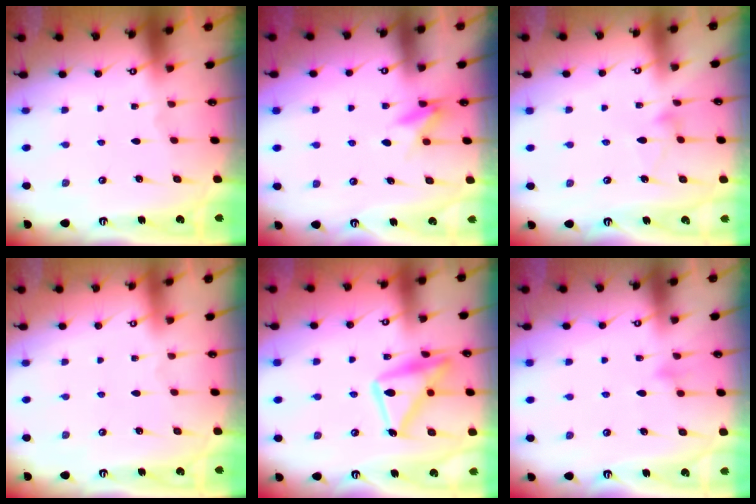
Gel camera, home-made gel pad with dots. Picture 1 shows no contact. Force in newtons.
{"total": 8.5, "press": 8.4, "slide": 1.1}
{"total": 7.1, "press": 7.1, "slide": 0.5}
{"total": 3.8, "press": 3.8, "slide": 0.1}
{"total": 16.8, "press": 16.7, "slide": 1.1}
{"total": 7.1, "press": 7.1, "slide": 0.3}